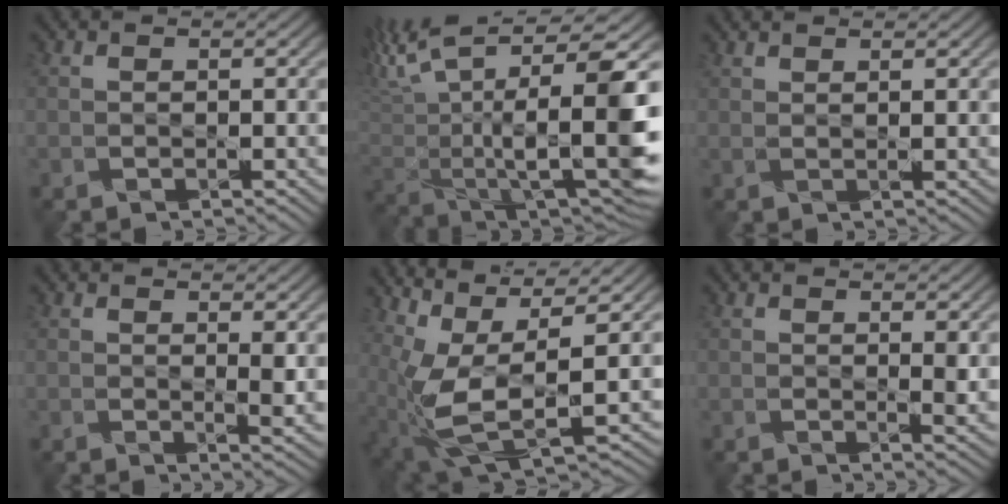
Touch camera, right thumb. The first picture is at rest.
{"total": 15.5, "force": [1.5, 5.2, 14.5], "torque": [-0.266, 0.005, 0.037]}
{"total": 1.8, "force": [1.6, -0.8, 0.4], "torque": [-0.014, 0.008, 0.032]}
{"total": 2.7, "force": [0.8, 0.7, 2.5], "torque": [-0.041, 0.000, 0.015]}
{"total": 10.5, "force": [2.4, 2.6, 9.9], "torque": [-0.220, 0.011, 0.063]}
{"total": 2.0, "force": [0.6, 0.5, 1.9], "torque": [-0.031, 0.000, 0.012]}